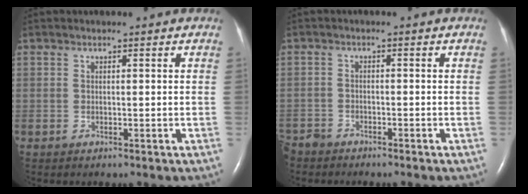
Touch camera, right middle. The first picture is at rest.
{"total": 2.8, "force": [-2.7, 0.9, 0.0], "torque": [-0.001, -0.005, -0.052]}